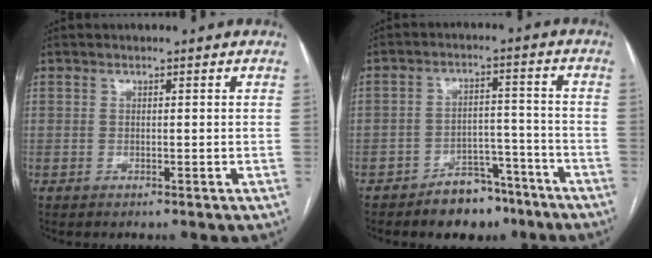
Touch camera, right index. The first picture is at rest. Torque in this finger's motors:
{"motor_torque": [-0.36, -0.51, 0.02, -0.04]}